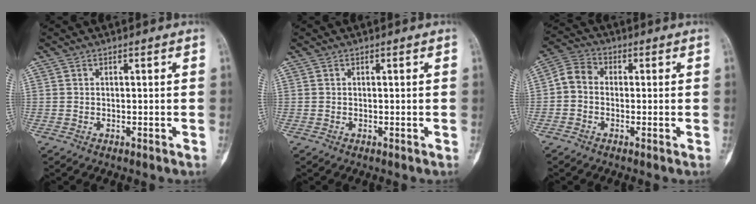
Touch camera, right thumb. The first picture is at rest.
{"total": 0.0}
{"total": 5.1, "force": [-0.5, 4.1, 3.0], "torque": [-0.042, 0.017, -0.028]}